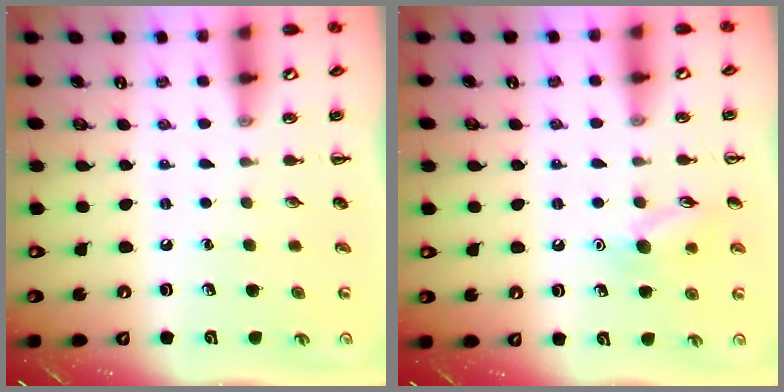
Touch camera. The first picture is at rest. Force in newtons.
{"total": 9.2, "press": 9.1, "slide": 1.4}